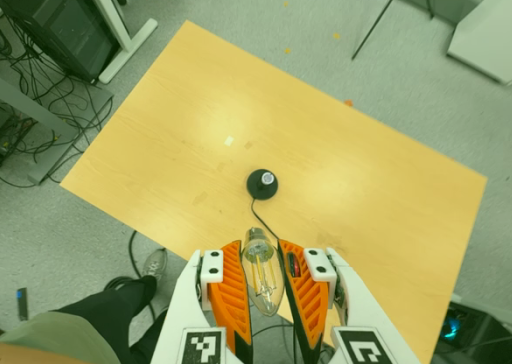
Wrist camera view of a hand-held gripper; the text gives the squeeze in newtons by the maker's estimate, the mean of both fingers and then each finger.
{"total": 19.8, "left": 21.3, "right": 18.3}